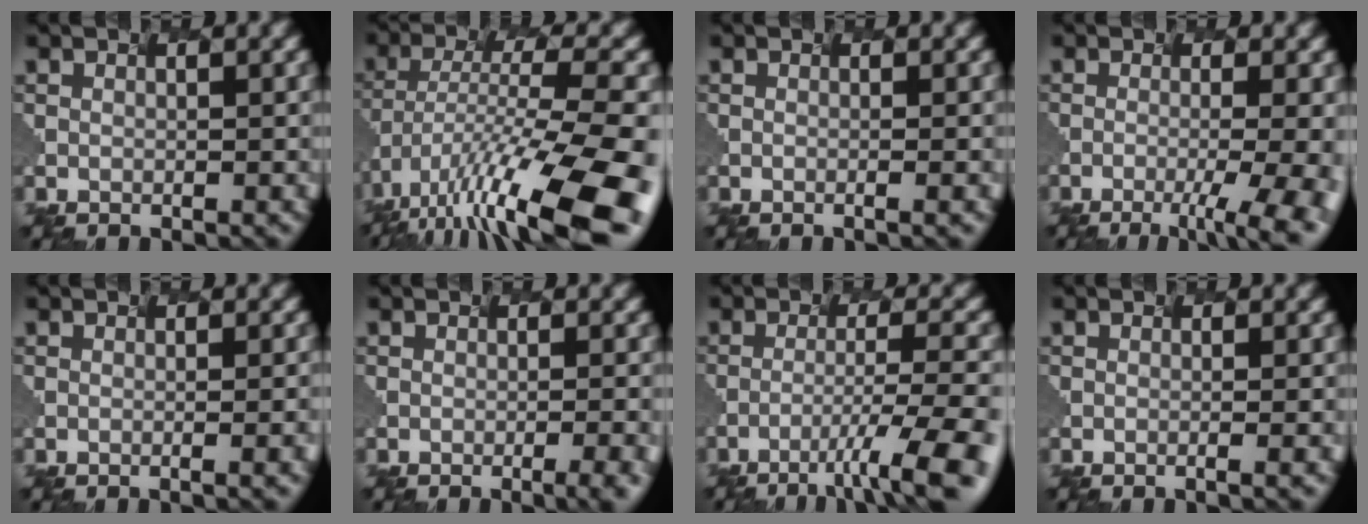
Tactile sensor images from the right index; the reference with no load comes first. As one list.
[{"total": 13.6, "force": [-9.1, 2.8, 9.8], "torque": [-0.215, 0.002, -0.128]}, {"total": 1.2, "force": [-0.4, 0.3, 1.1], "torque": [-0.008, 0.006, -0.005]}, {"total": 7.1, "force": [-2.8, 1.9, 6.2], "torque": [-0.078, -0.009, -0.012]}, {"total": 3.4, "force": [-0.7, 1.2, 3.1], "torque": [-0.021, 0.011, 0.000]}, {"total": 4.4, "force": [-1.7, 1.5, 3.7], "torque": [-0.020, 0.005, 0.007]}, {"total": 7.6, "force": [-5.1, 0.1, 5.7], "torque": [-0.105, 0.005, -0.058]}, {"total": 1.9, "force": [-0.6, 0.5, 1.7], "torque": [-0.015, 0.007, -0.005]}]